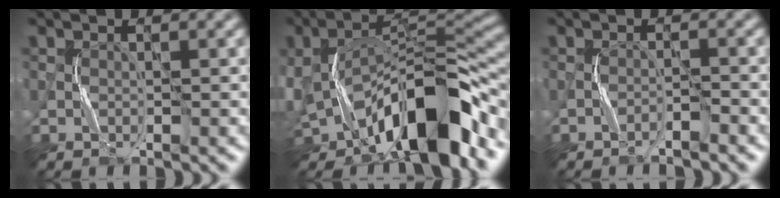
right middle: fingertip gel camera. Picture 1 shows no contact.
{"total": 13.6, "force": [-5.0, 6.0, 11.1], "torque": [-0.171, 0.011, -0.090]}
{"total": 1.4, "force": [-1.2, 0.0, 0.6], "torque": [-0.012, 0.009, -0.022]}